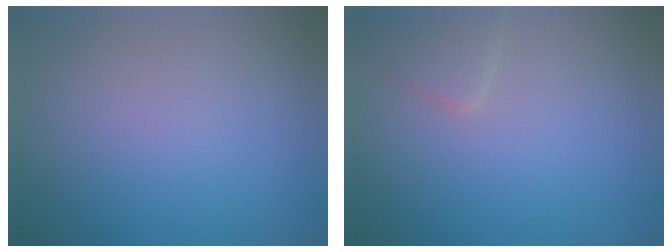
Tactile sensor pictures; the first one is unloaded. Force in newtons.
{"total": 1.7, "press": 1.7, "slide": 0.1}